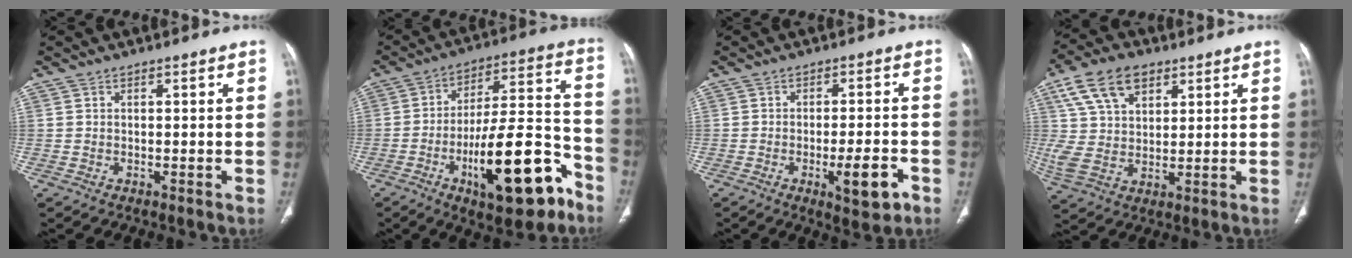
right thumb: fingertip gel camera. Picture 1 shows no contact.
{"total": 21.6, "force": [-10.6, 7.2, 17.4], "torque": [-0.255, 0.073, -0.157]}
{"total": 7.1, "force": [-3.0, 2.1, 6.1], "torque": [-0.084, 0.007, -0.039]}
{"total": 12.6, "force": [6.3, 7.6, 7.9], "torque": [-0.142, -0.012, 0.121]}